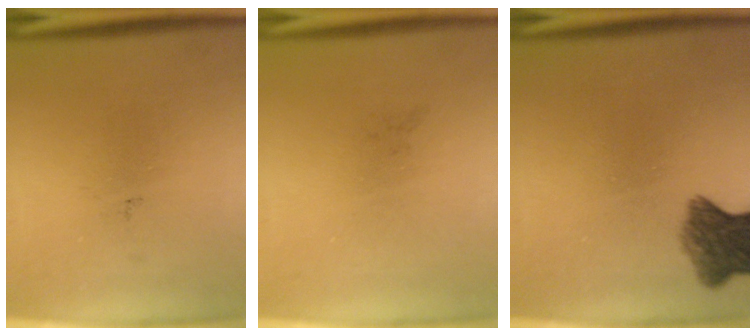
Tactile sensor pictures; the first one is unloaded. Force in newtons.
{"total": 0.0}
{"total": 6.6}